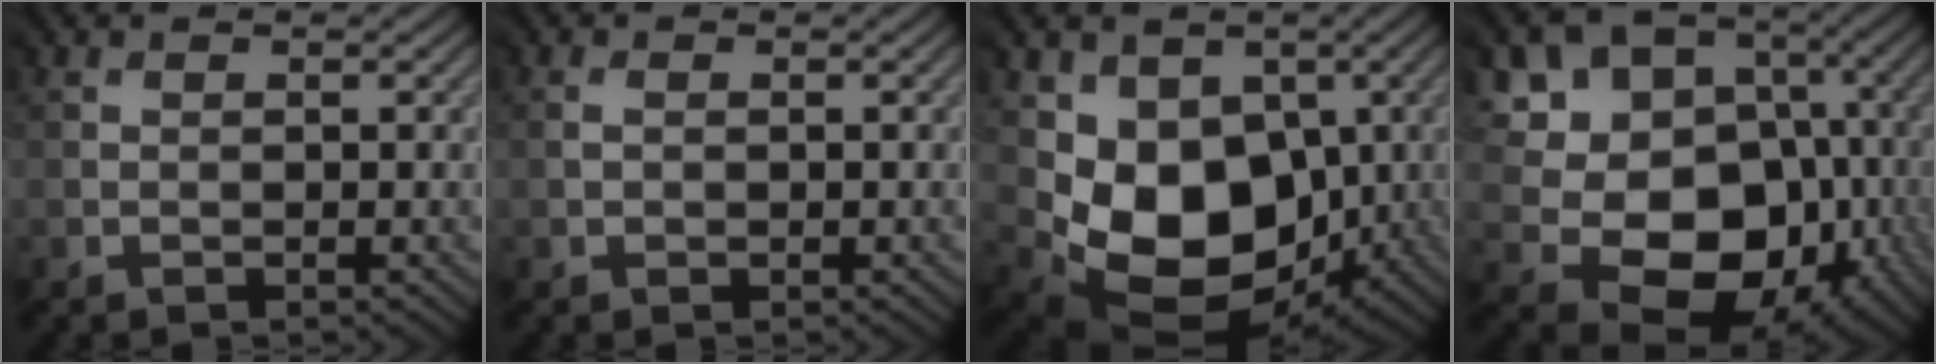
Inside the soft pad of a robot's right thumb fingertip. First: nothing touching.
{"total": 0.6, "force": [0.0, 0.6, 0.3], "torque": [-0.003, -0.002, 0.003]}
{"total": 10.1, "force": [0.1, 7.9, 6.3], "torque": [-0.128, -0.031, 0.009]}
{"total": 15.7, "force": [-0.7, 13.2, 8.6], "torque": [-0.168, -0.031, 0.018]}